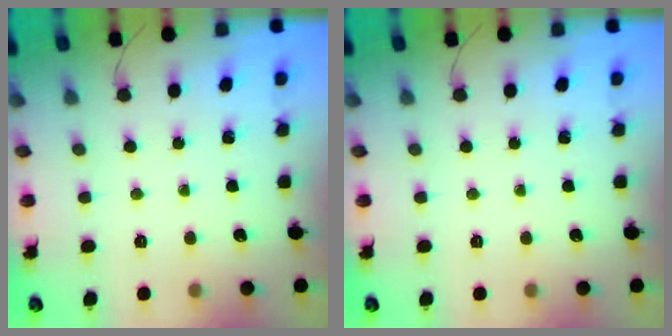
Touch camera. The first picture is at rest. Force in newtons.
{"total": 0.0}